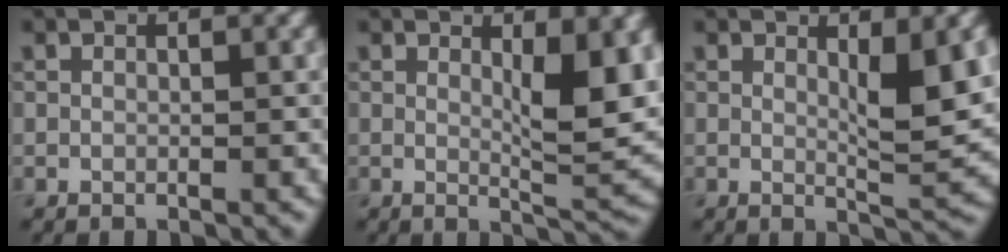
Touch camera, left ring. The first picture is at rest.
{"total": 5.7, "force": [1.2, 1.4, 5.4], "torque": [-0.078, -0.010, 0.023]}
{"total": 4.8, "force": [1.0, 1.0, 4.6], "torque": [-0.068, -0.005, 0.018]}